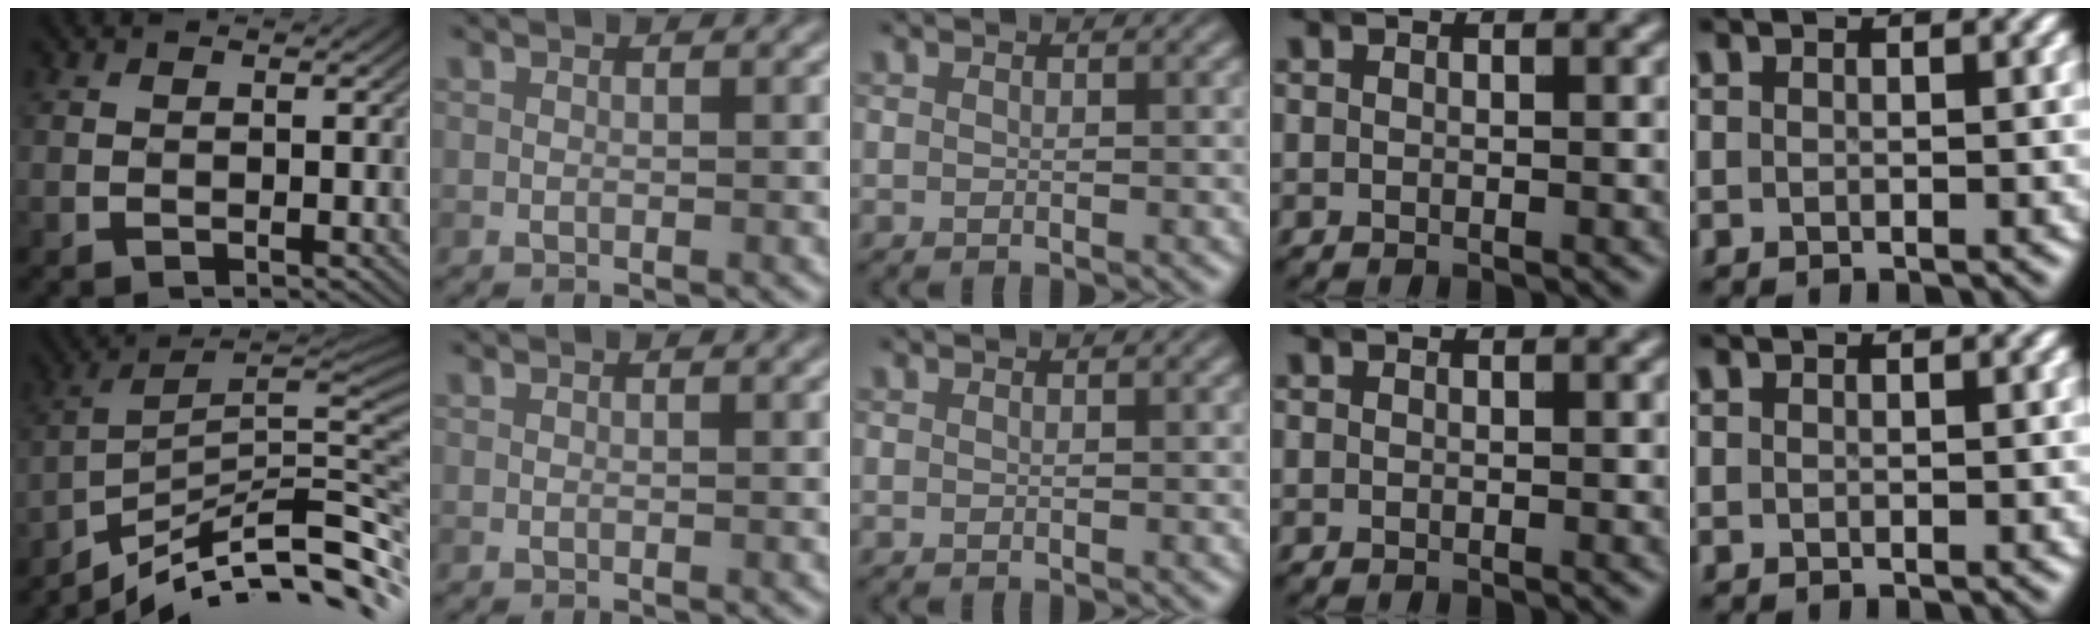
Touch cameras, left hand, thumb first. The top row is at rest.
{"thumb": {"total": 11.8, "force": [-7.8, 2.2, 8.7], "torque": [-0.149, 0.011, -0.124]}}